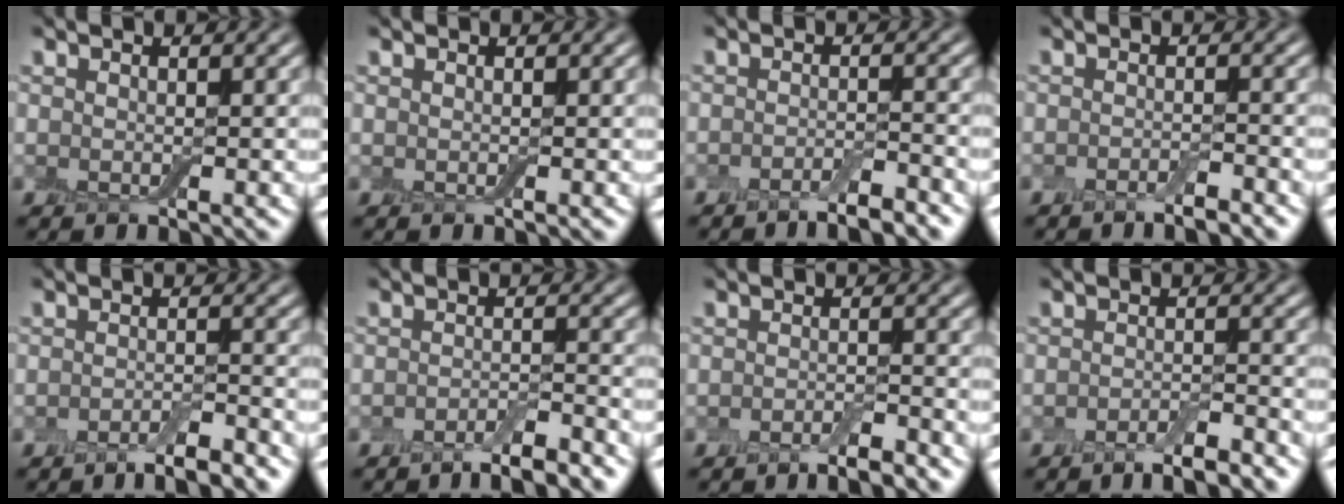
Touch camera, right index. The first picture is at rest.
{"total": 0.0}
{"total": 2.6, "force": [-2.2, 0.3, 1.5], "torque": [-0.021, 0.003, -0.038]}
{"total": 1.6, "force": [-1.4, 0.1, 0.8], "torque": [-0.011, 0.000, -0.025]}
{"total": 2.8, "force": [-2.1, 0.4, 1.7], "torque": [-0.023, 0.003, -0.038]}
{"total": 3.4, "force": [-2.7, 0.5, 1.9], "torque": [-0.027, 0.003, -0.045]}
{"total": 2.0, "force": [-1.7, 0.1, 1.1], "torque": [-0.014, 0.001, -0.030]}
{"total": 3.0, "force": [-2.4, 0.5, 1.8], "torque": [-0.026, 0.003, -0.041]}